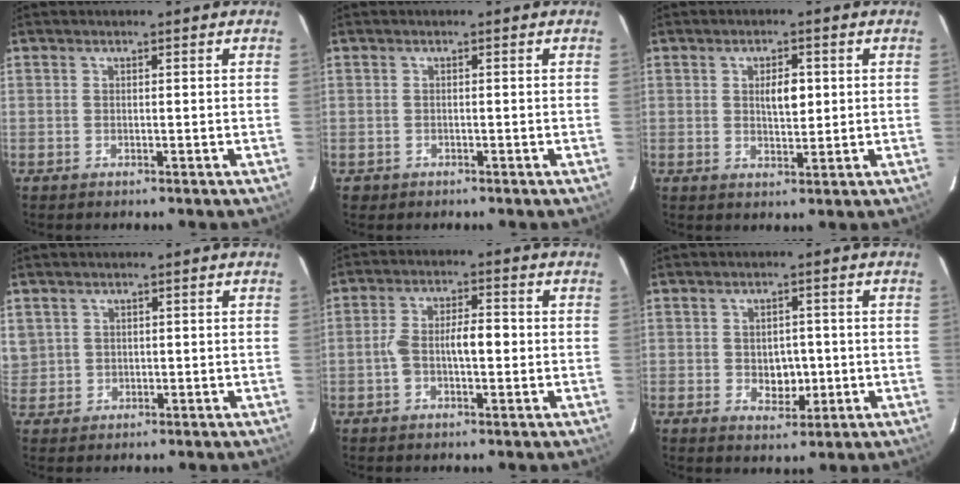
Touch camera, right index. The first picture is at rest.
{"total": 1.0, "force": [-0.4, 0.9, -0.1], "torque": [-0.007, 0.002, -0.003]}
{"total": 3.9, "force": [0.8, 1.6, 3.5], "torque": [-0.058, 0.001, 0.015]}
{"total": 3.8, "force": [1.4, 3.5, 0.4], "torque": [-0.012, 0.008, 0.036]}
{"total": 6.2, "force": [-0.7, 2.2, 5.8], "torque": [-0.117, 0.023, -0.013]}
{"total": 4.1, "force": [-0.5, 2.8, 2.9], "torque": [-0.033, 0.002, 0.001]}